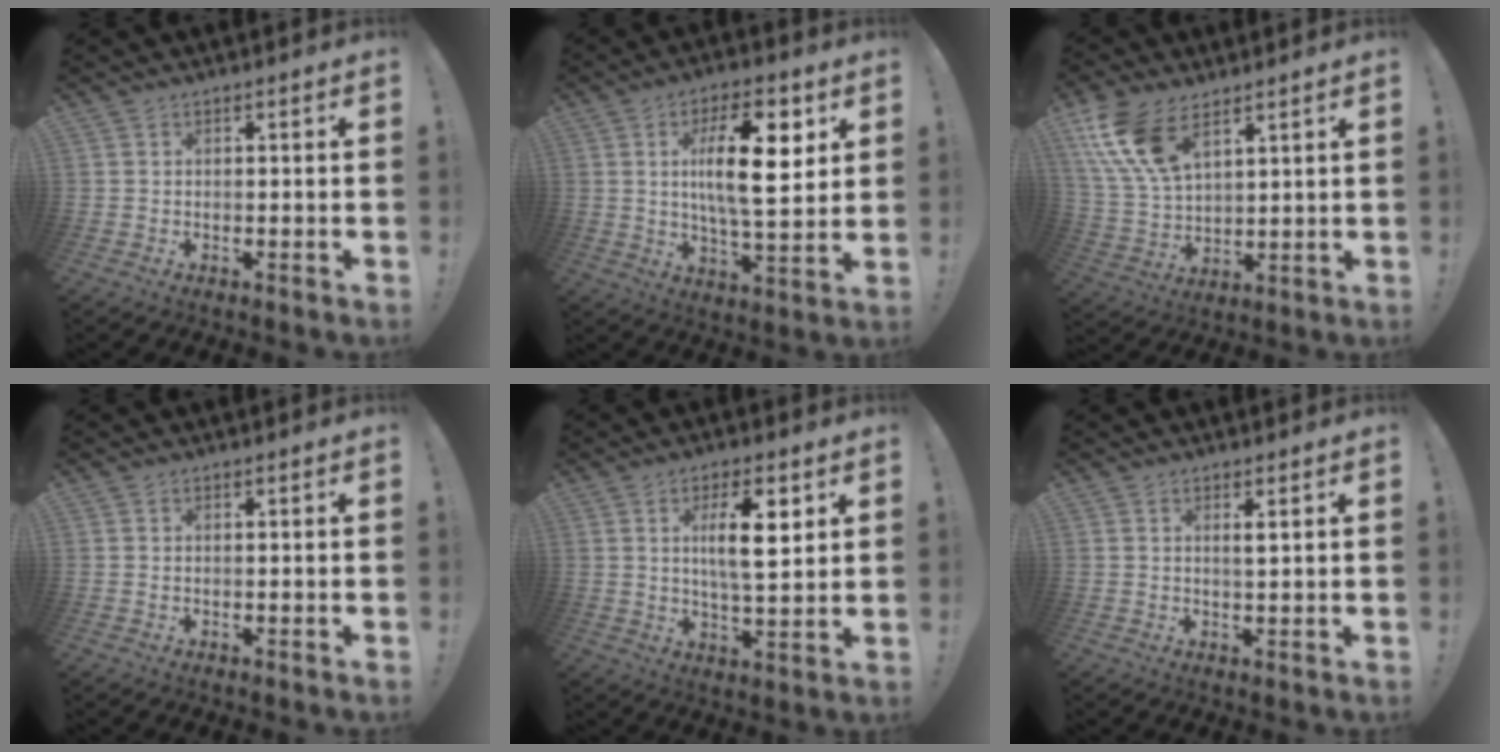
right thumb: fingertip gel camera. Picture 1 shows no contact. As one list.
[{"total": 16.6, "force": [4.2, 5.5, 15.1], "torque": [-0.252, -0.003, 0.057]}, {"total": 13.9, "force": [8.3, 7.0, 8.6], "torque": [-0.194, -0.037, 0.157]}, {"total": 0.0}, {"total": 10.8, "force": [3.4, 2.9, 9.8], "torque": [-0.162, -0.008, 0.049]}, {"total": 1.7, "force": [0.7, 0.0, 1.6], "torque": [-0.016, -0.010, 0.008]}]